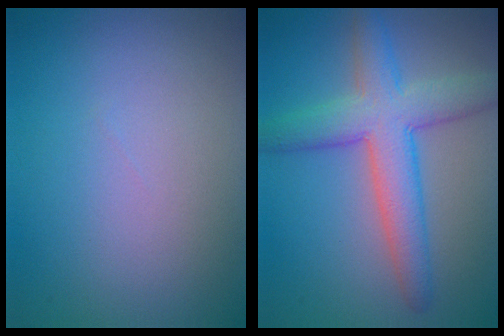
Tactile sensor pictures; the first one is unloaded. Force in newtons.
{"total": 6.3, "press": 6.2, "slide": 0.4}